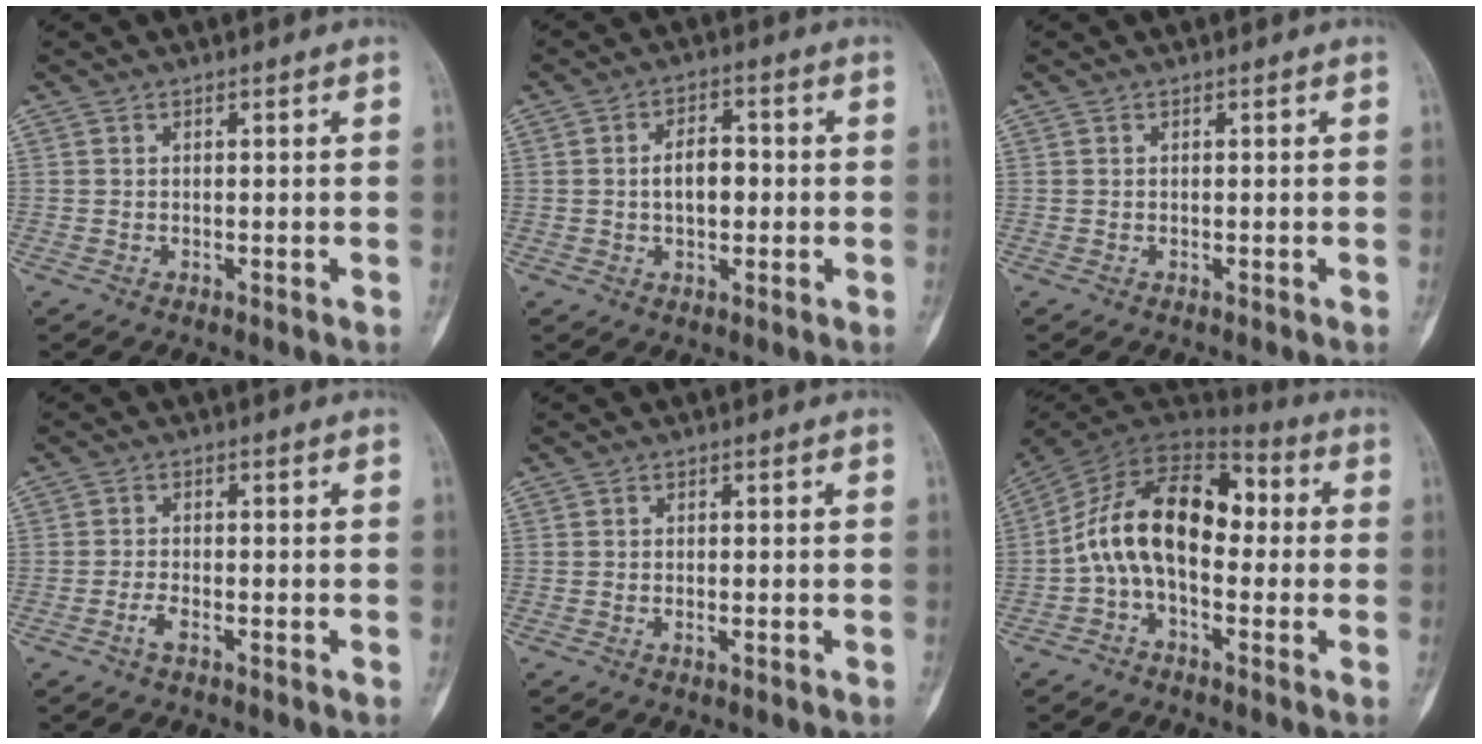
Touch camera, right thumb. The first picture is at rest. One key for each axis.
{"total": 6.1, "fx": -0.1, "fy": 3.7, "fz": 4.9, "tx": -0.065, "ty": 0.014, "tz": -0.005}
{"total": 0.0}
{"total": 2.0, "fx": -1.3, "fy": 0.7, "fz": 1.4, "tx": -0.032, "ty": 0.010, "tz": -0.026}
{"total": 1.0, "fx": -0.4, "fy": 0.4, "fz": 0.8, "tx": -0.014, "ty": 0.006, "tz": -0.004}
{"total": 15.8, "fx": -0.9, "fy": 9.4, "fz": 12.6, "tx": -0.199, "ty": 0.056, "tz": -0.029}